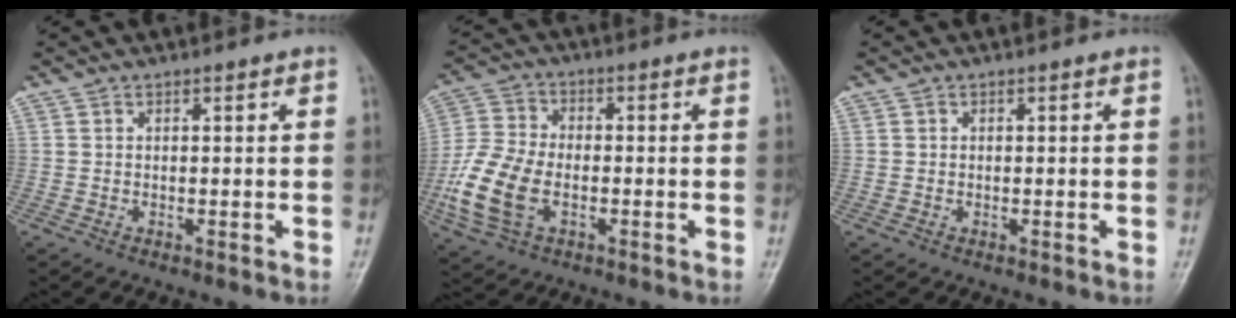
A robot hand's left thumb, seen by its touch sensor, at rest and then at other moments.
{"total": 12.3, "force": [-3.2, 7.8, 8.9], "torque": [-0.193, 0.010, -0.064]}
{"total": 0.7, "force": [0.0, 0.7, 0.2], "torque": [-0.001, 0.002, 0.002]}